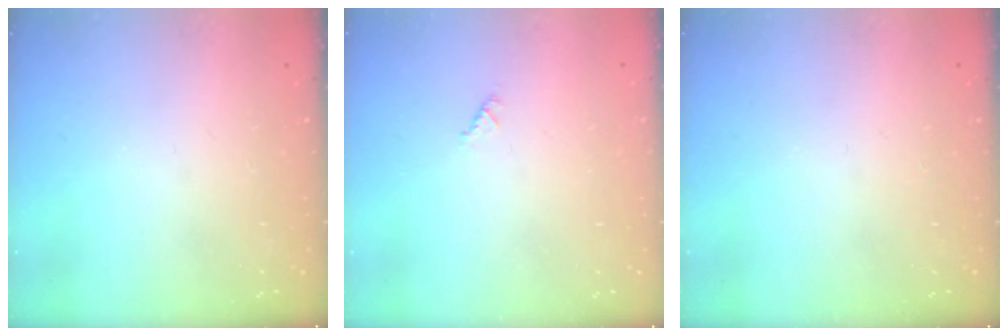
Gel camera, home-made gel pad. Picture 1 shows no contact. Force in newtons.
{"total": 0.6, "press": 0.6, "slide": 0.2}
{"total": 0.0}